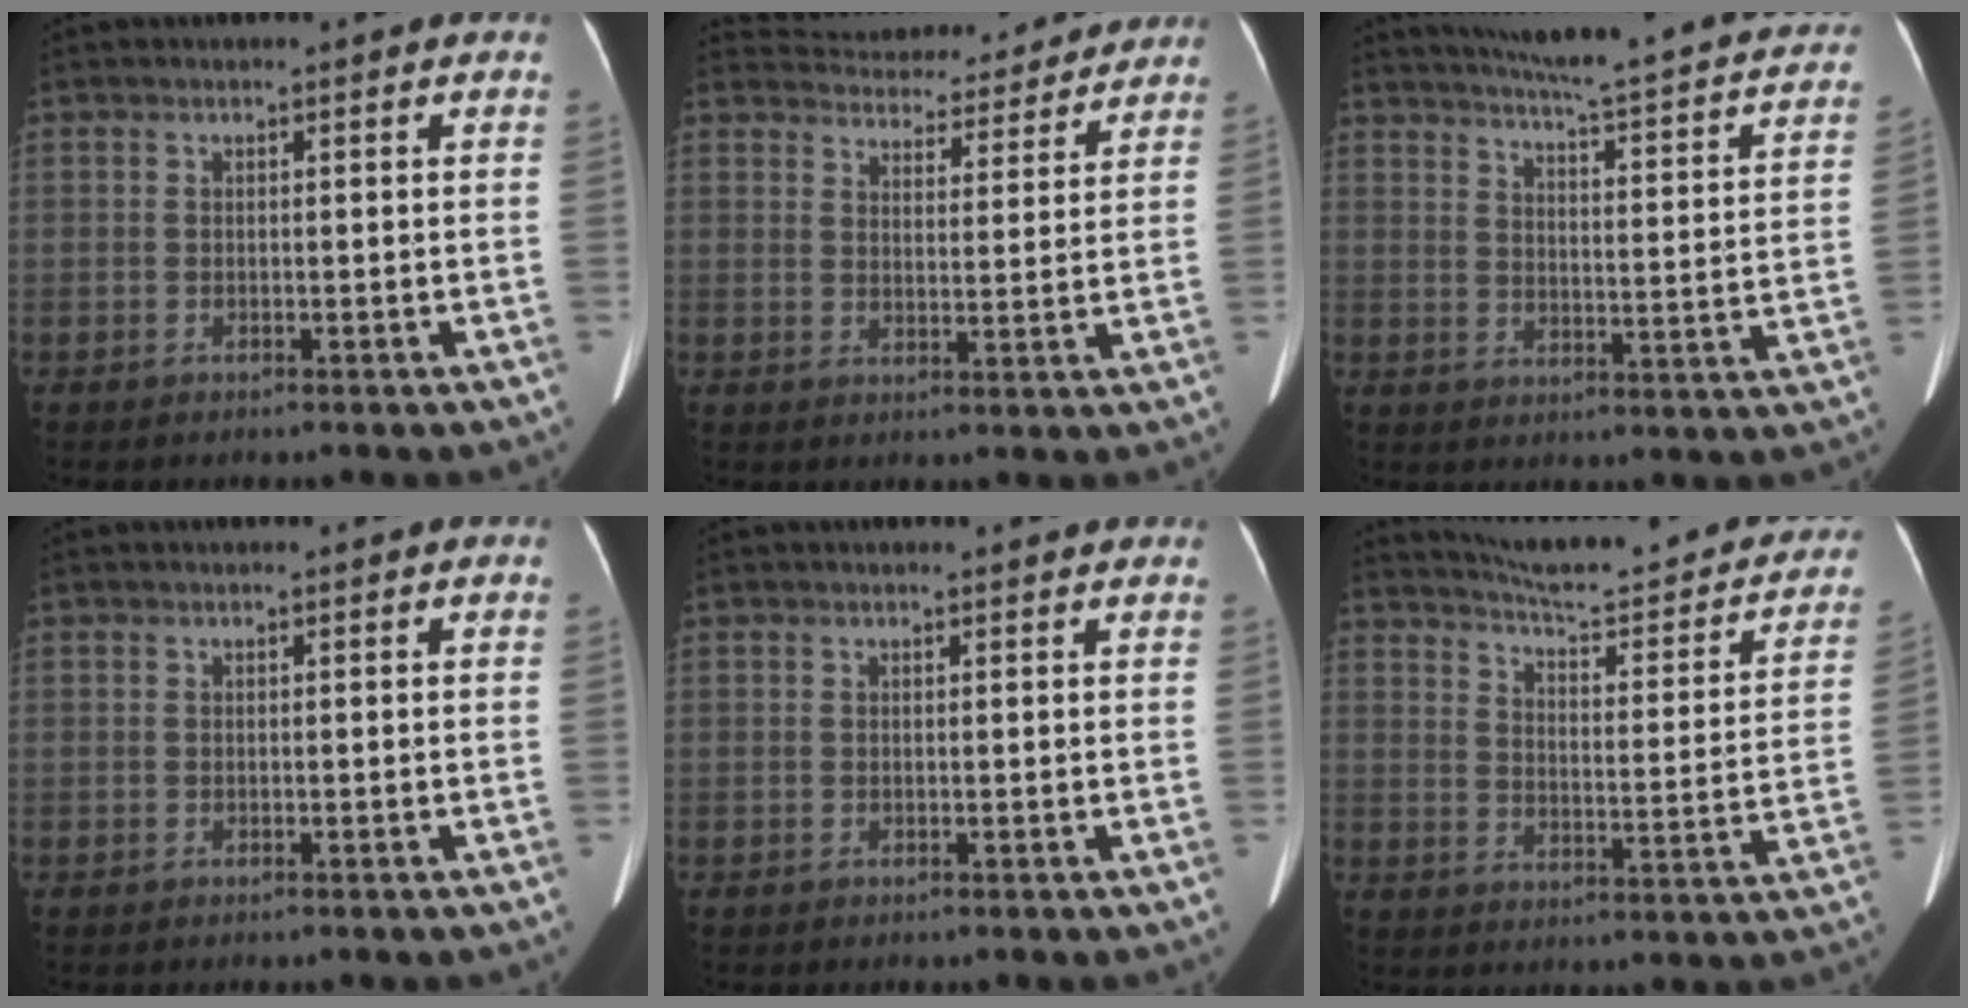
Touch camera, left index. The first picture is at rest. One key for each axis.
{"total": 16.3, "fx": 15.4, "fy": 4.4, "fz": 3.2, "tx": -0.048, "ty": 0.019, "tz": 0.198}
{"total": 27.3, "fx": 23.9, "fy": 2.9, "fz": 12.8, "tx": -0.189, "ty": -0.051, "tz": 0.286}
{"total": 0.0}
{"total": 1.5, "fx": 1.5, "fy": 0.2, "fz": 0.2, "tx": -0.014, "ty": 0.002, "tz": 0.010}
{"total": 25.3, "fx": 22.4, "fy": 3.9, "fz": 11.0, "tx": -0.150, "ty": -0.049, "tz": 0.273}